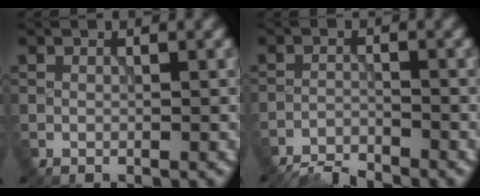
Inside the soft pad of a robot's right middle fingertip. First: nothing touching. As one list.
[{"total": 3.5, "force": [-3.5, 0.3, 0.5], "torque": [-0.011, -0.006, -0.071]}]